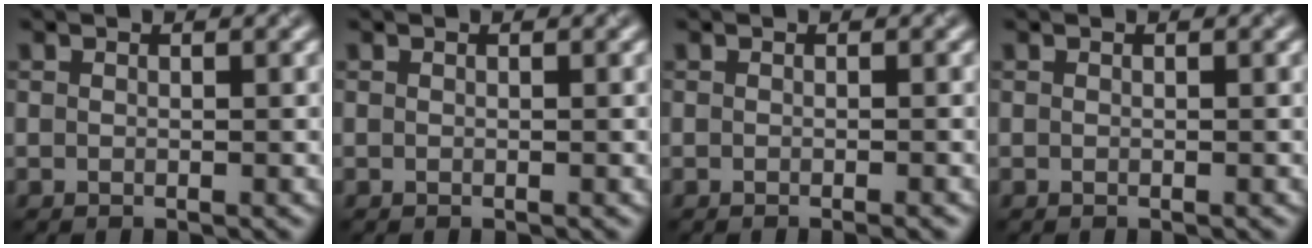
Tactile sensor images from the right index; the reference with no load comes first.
{"total": 0.0}
{"total": 1.0, "force": [-0.5, 0.2, 0.8], "torque": [-0.008, -0.004, -0.009]}
{"total": 0.0}